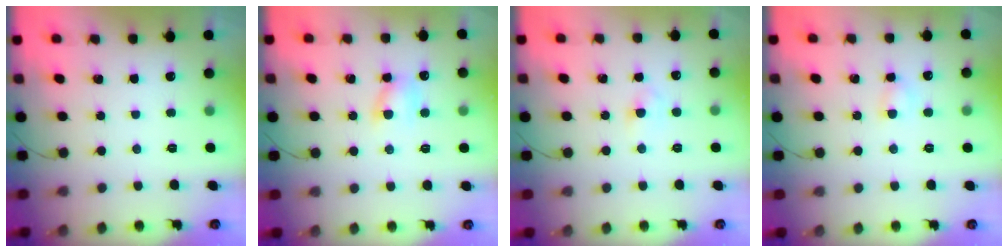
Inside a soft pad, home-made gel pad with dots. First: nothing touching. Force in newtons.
{"total": 6.4, "press": 6.2, "slide": 1.4}
{"total": 2.4, "press": 2.1, "slide": 1.0}
{"total": 3.1, "press": 2.9, "slide": 1.0}